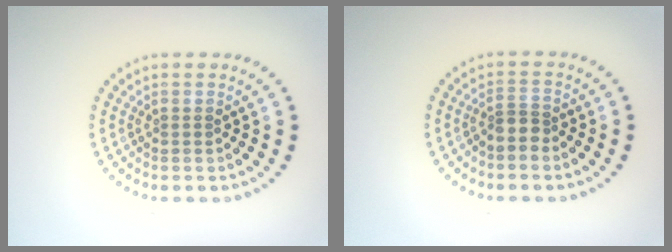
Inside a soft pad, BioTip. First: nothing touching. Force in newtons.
{"total": 1.9, "press": 1.5, "slide": 1.2}